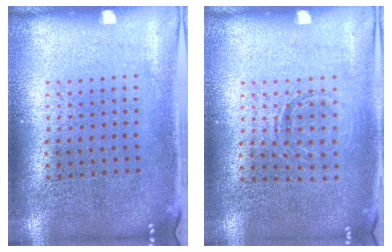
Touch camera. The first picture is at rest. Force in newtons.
{"total": 0.9, "press": 0.9, "slide": 0.2}